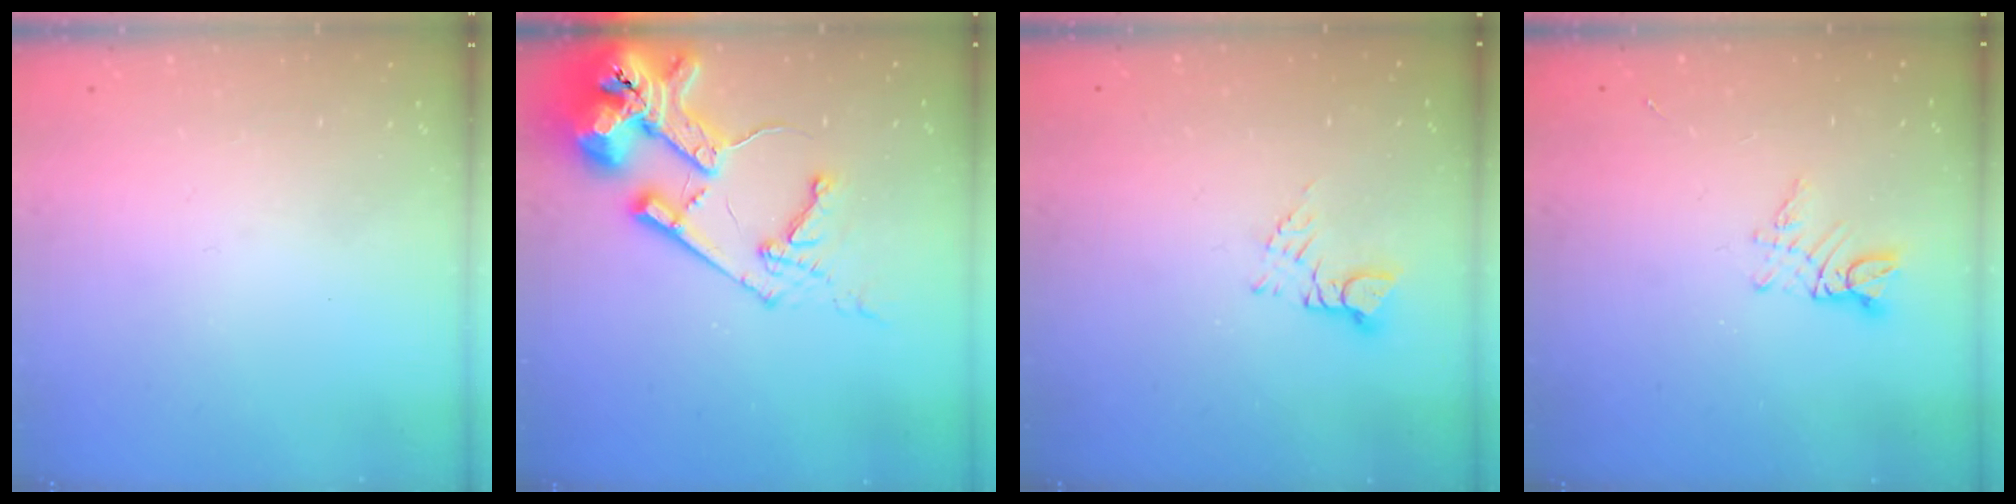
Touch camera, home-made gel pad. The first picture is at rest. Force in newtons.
{"total": 19.2, "press": 19.1, "slide": 2.3}
{"total": 3.0, "press": 3.0, "slide": 0.4}
{"total": 3.6, "press": 3.6, "slide": 0.4}